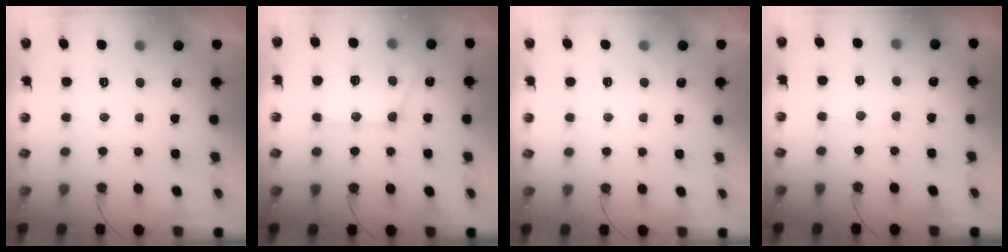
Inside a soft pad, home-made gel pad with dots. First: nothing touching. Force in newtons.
{"total": 15.1, "press": 15.0, "slide": 1.4}
{"total": 3.9, "press": 3.8, "slide": 0.5}
{"total": 5.0, "press": 5.0, "slide": 0.5}